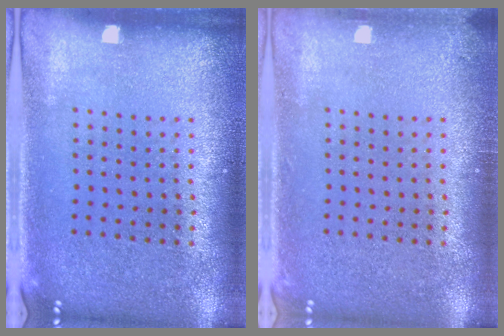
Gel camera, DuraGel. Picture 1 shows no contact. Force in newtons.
{"total": 0.9, "press": 0.9, "slide": 0.2}